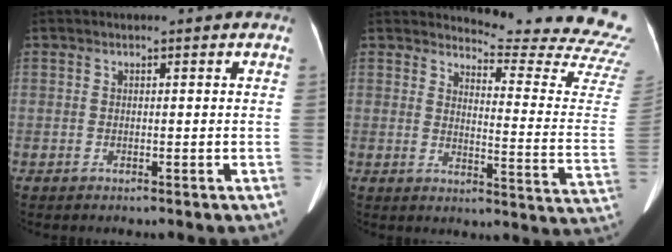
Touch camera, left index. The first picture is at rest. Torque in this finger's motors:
{"motor_torque": [0.11, -0.78, -0.02, -0.02]}